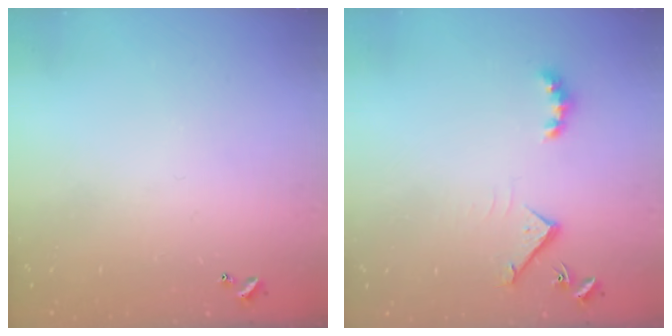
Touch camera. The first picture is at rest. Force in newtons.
{"total": 4.9, "press": 4.9, "slide": 0.7}